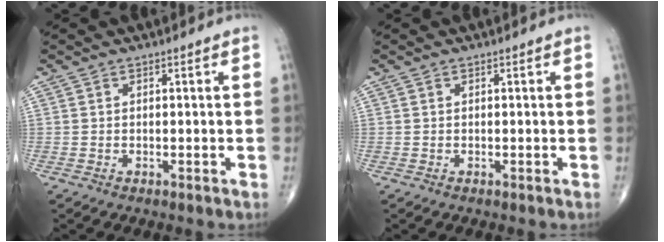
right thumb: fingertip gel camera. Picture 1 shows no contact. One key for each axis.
{"total": 0.0}